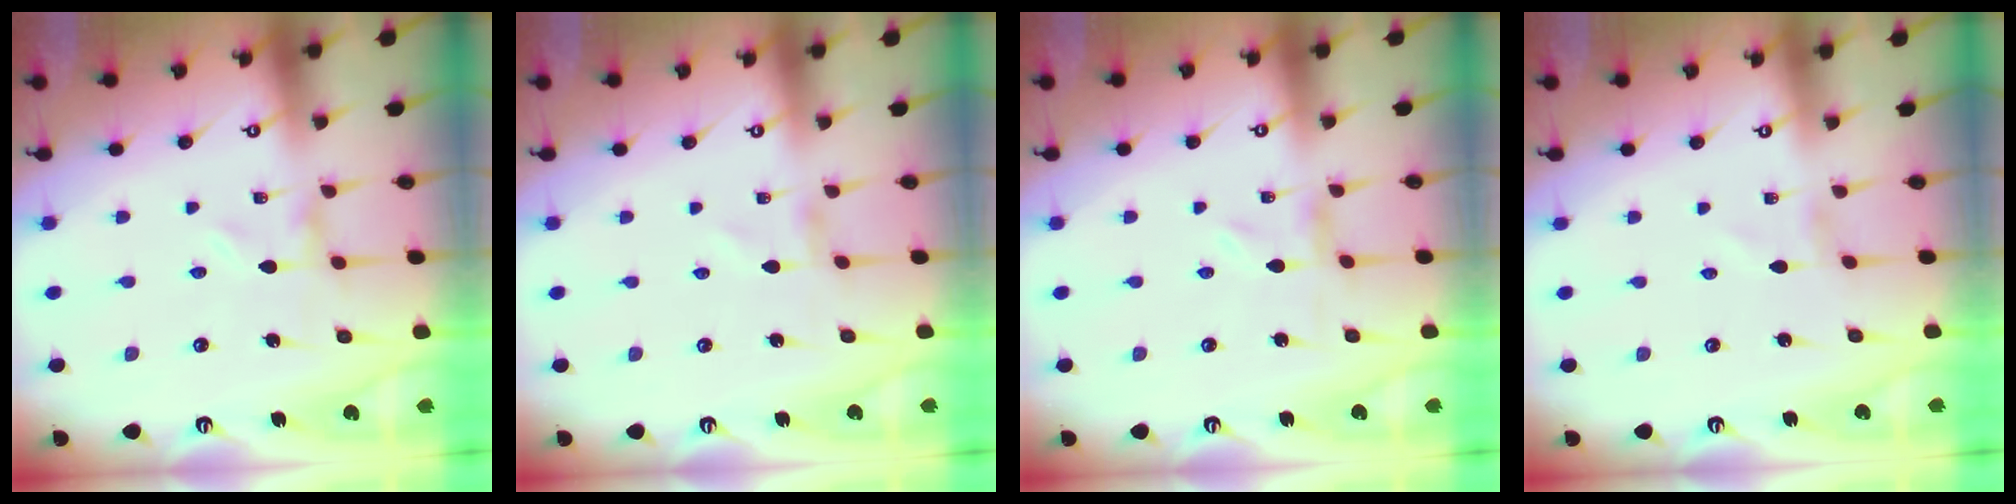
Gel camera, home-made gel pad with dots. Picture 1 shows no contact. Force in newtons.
{"total": 1.0, "press": 1.0, "slide": 0.1}
{"total": 0.0}
{"total": 1.4, "press": 1.4, "slide": 0.1}